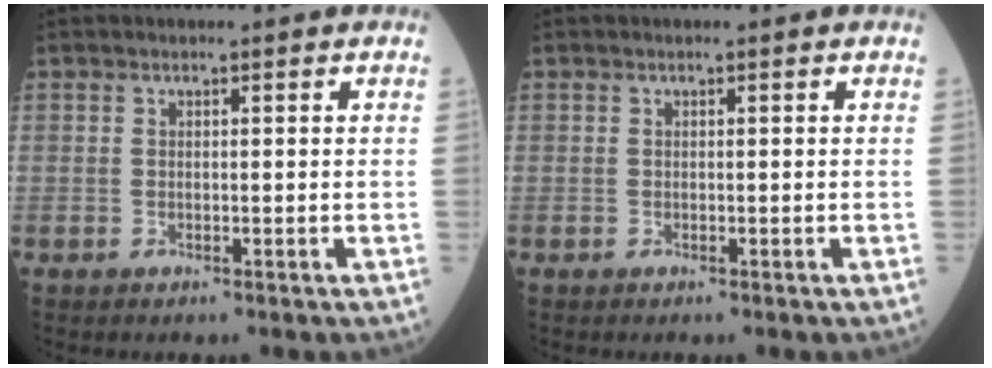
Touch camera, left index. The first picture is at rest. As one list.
[{"total": 0.0}]